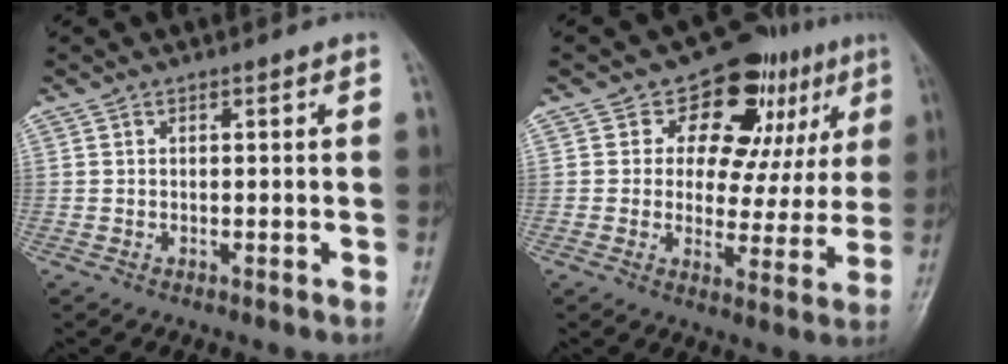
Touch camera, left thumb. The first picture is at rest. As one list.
[{"total": 15.7, "force": [7.2, 10.1, 9.6], "torque": [-0.054, -0.011, 0.099]}]